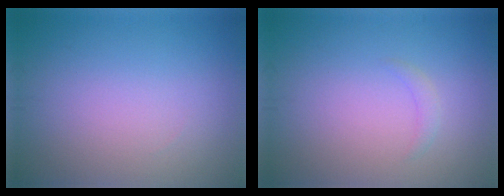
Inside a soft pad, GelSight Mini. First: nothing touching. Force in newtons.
{"total": 0.8, "press": 0.8, "slide": 0.1}